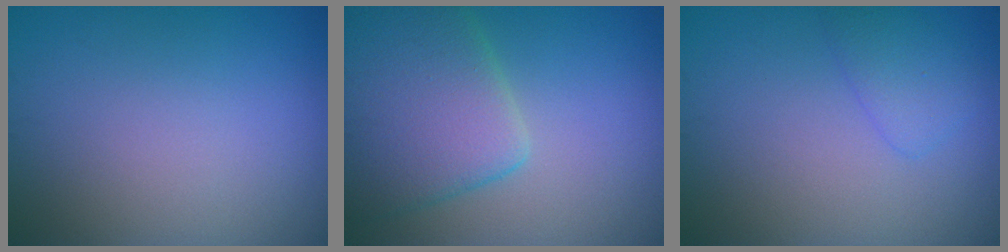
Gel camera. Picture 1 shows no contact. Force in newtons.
{"total": 7.3, "press": 7.3, "slide": 0.4}
{"total": 1.8, "press": 1.8, "slide": 0.1}